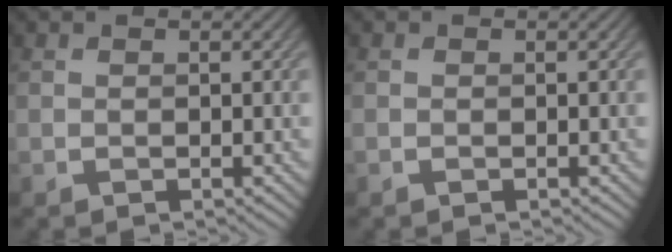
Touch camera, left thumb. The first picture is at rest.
{"total": 0.0}